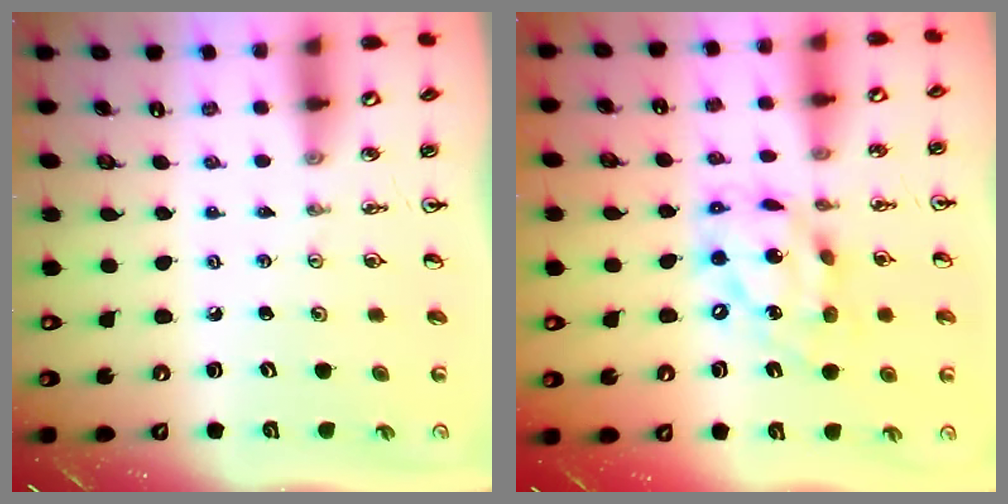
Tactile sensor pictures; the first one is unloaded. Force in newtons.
{"total": 15.0, "press": 15.0, "slide": 1.1}